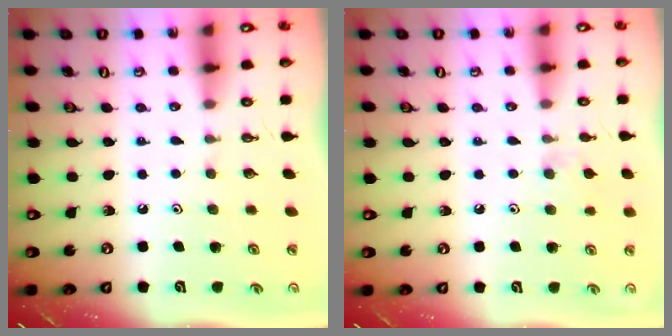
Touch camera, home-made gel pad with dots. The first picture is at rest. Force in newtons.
{"total": 5.5, "press": 5.4, "slide": 0.8}